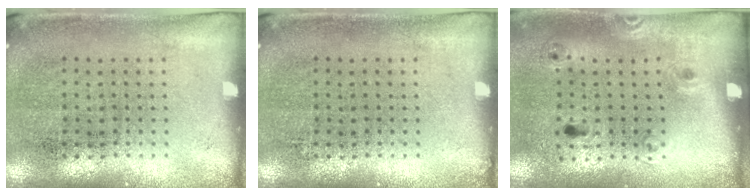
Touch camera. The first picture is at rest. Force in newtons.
{"total": 0.0}
{"total": 1.4, "press": 0.8, "slide": 1.1}